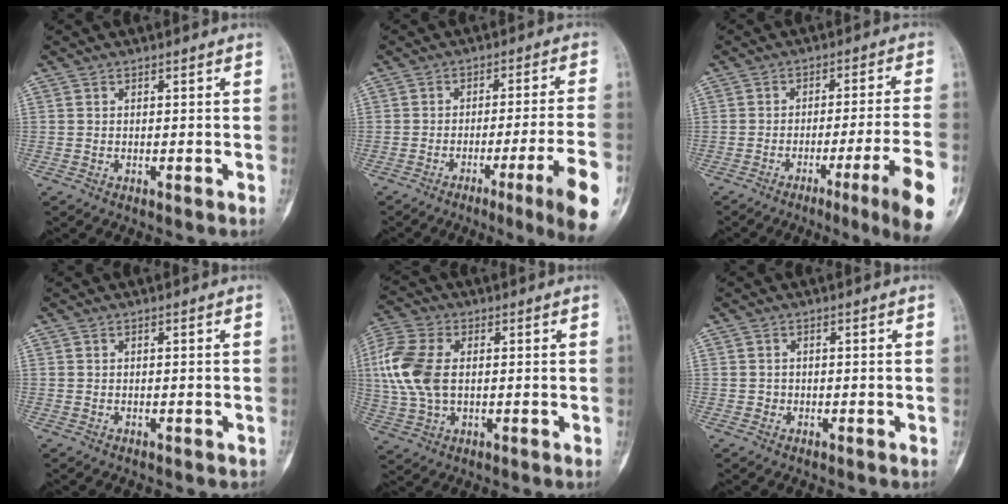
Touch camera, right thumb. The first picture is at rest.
{"total": 13.0, "force": [-6.0, -0.1, 11.6], "torque": [-0.158, 0.004, -0.085]}
{"total": 13.5, "force": [-6.2, 0.0, 12.0], "torque": [-0.158, 0.008, -0.088]}
{"total": 0.0}
{"total": 13.0, "force": [1.4, 8.1, 10.1], "torque": [-0.234, 0.011, 0.027]}
{"total": 0.7, "force": [-0.2, 0.7, 0.1], "torque": [0.004, 0.004, -0.005]}